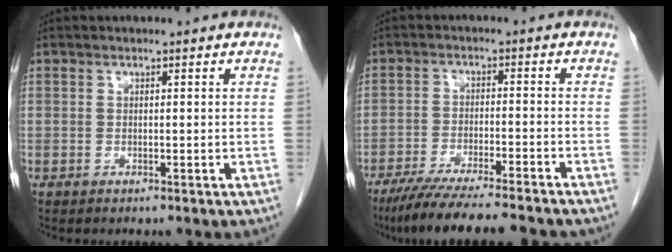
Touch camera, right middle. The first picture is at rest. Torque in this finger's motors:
{"motor_torque": [1.12, -1.02, 0.16, 0.11]}